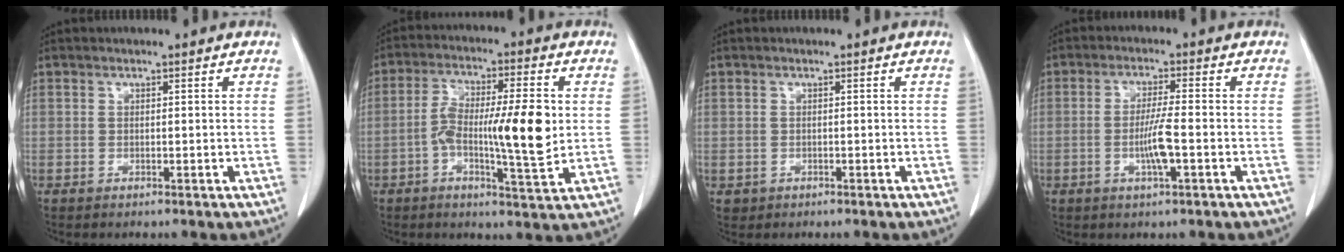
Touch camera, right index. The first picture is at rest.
{"total": 11.9, "force": [-0.8, 2.0, 11.7], "torque": [-0.203, 0.007, -0.016]}
{"total": 1.1, "force": [-0.2, 1.0, 0.1], "torque": [-0.004, 0.004, 0.002]}
{"total": 3.9, "force": [-1.0, -0.1, 3.8], "torque": [-0.074, -0.005, -0.020]}